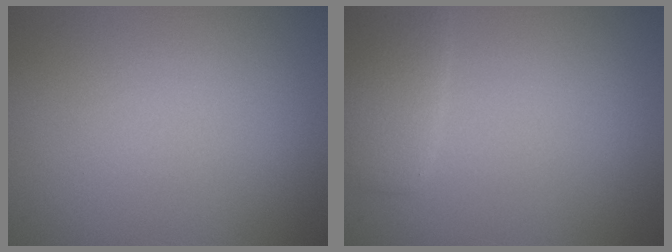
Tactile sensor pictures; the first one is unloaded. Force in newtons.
{"total": 2.4, "press": 2.4, "slide": 0.1}